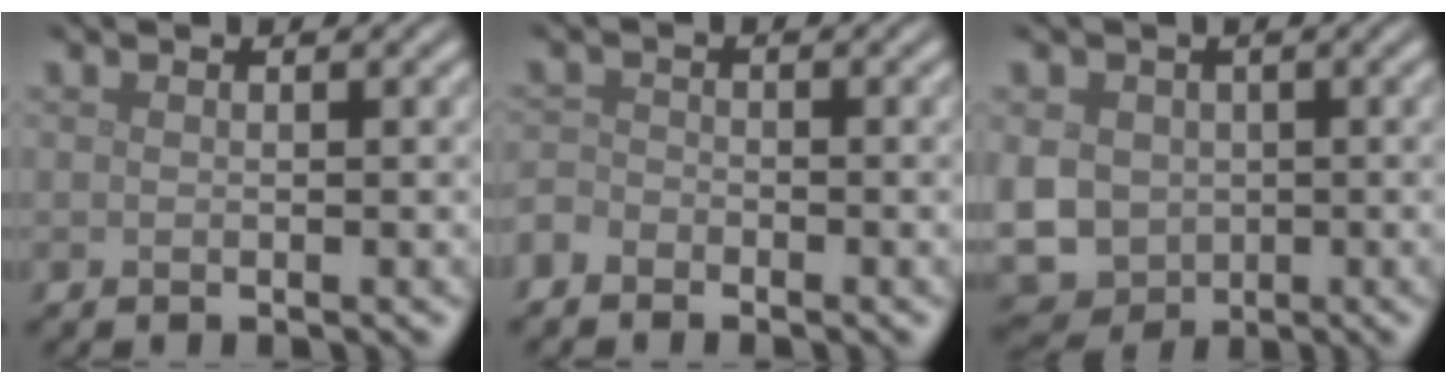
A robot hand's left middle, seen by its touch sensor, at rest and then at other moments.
{"total": 1.7, "force": [-1.5, 0.8, 0.3], "torque": [-0.008, 0.001, -0.038]}
{"total": 7.9, "force": [-0.5, 7.0, 3.7], "torque": [-0.083, -0.010, -0.033]}